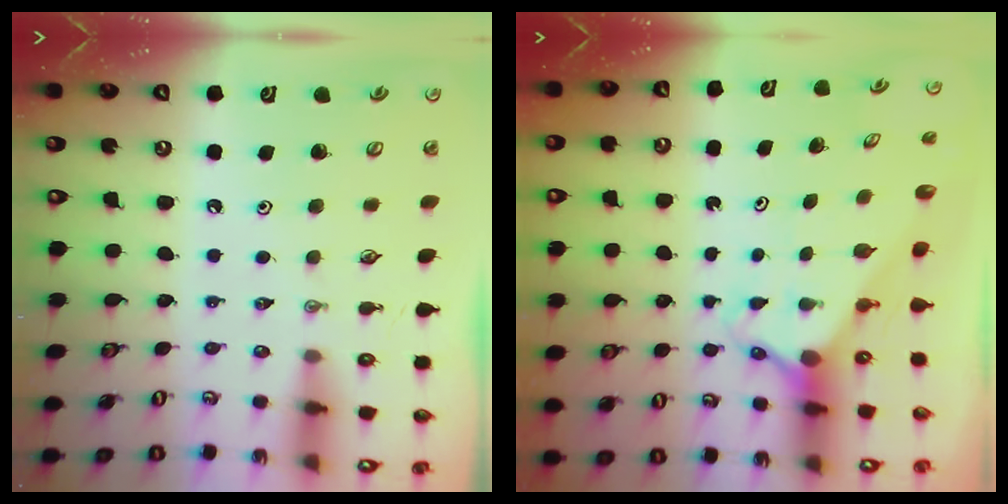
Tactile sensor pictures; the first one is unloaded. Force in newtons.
{"total": 2.7, "press": 2.7, "slide": 0.2}